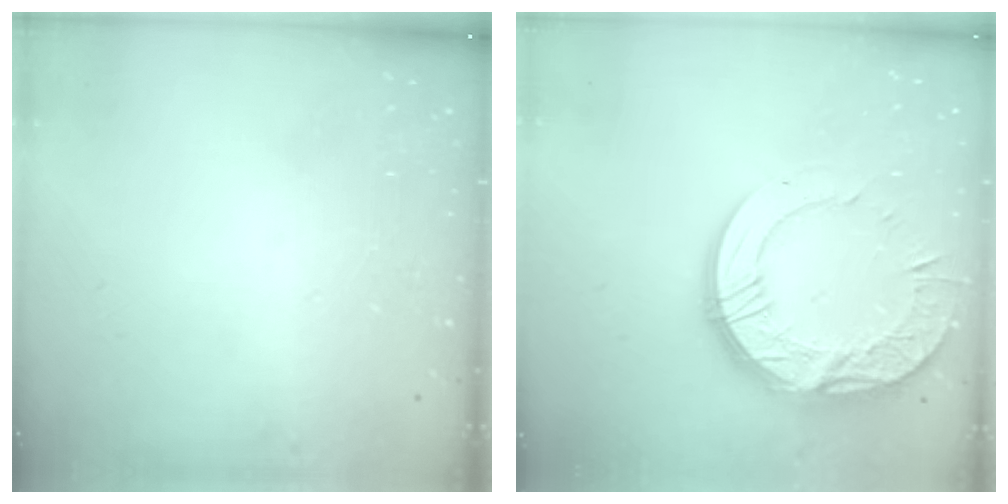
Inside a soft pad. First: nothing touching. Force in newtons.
{"total": 18.7, "press": 18.7, "slide": 1.4}